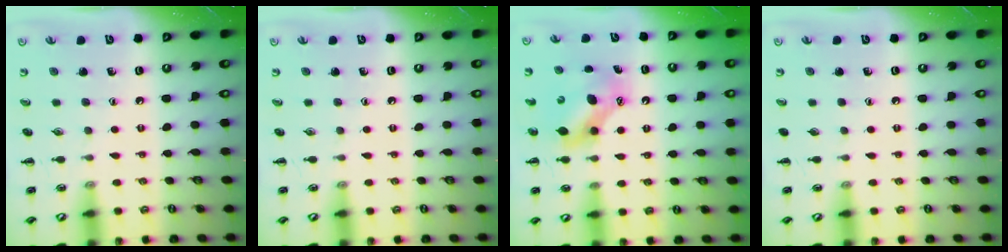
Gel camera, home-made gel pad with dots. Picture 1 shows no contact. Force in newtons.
{"total": 0.0}
{"total": 7.4, "press": 7.3, "slide": 1.2}
{"total": 0.0}